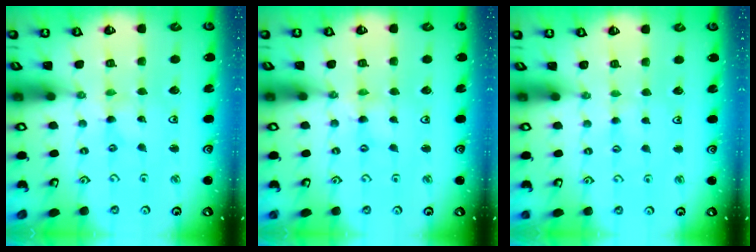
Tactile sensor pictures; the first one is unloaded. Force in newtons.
{"total": 0.9, "press": 0.9, "slide": 0.2}
{"total": 1.4, "press": 1.4, "slide": 0.2}